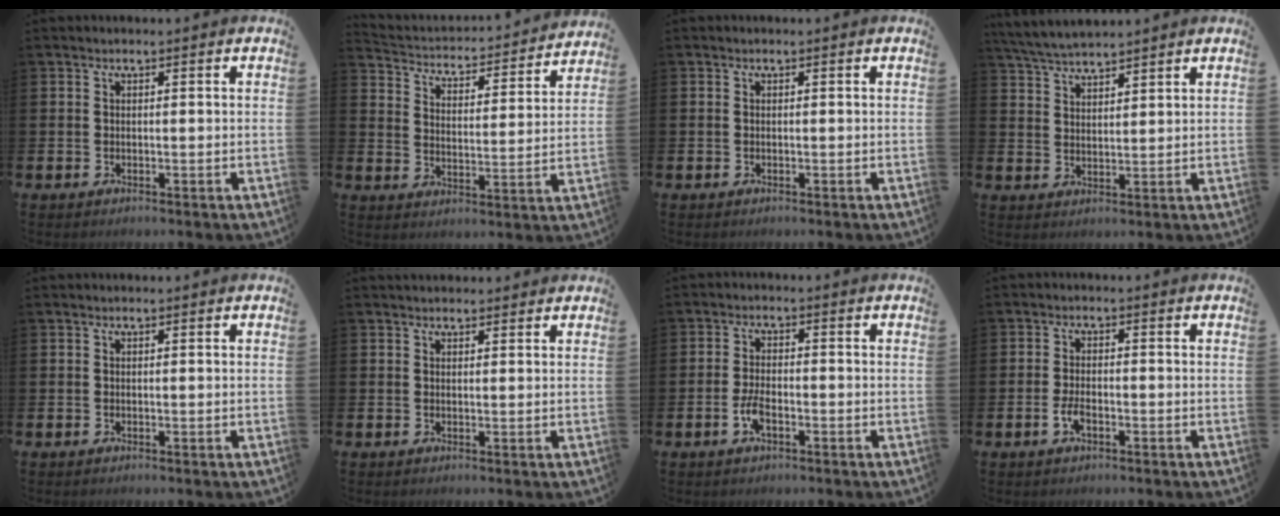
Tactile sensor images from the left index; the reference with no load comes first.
{"total": 3.5, "force": [3.3, 1.3, 0.3], "torque": [-0.032, -0.039, 0.046]}
{"total": 0.0}
{"total": 4.6, "force": [4.5, 0.3, 0.8], "torque": [-0.036, -0.018, 0.083]}
{"total": 0.0}
{"total": 1.4, "force": [1.3, 0.6, 0.2], "torque": [0.014, -0.003, 0.019]}
{"total": 3.5, "force": [-1.4, 1.5, 2.9], "torque": [-0.065, 0.001, -0.029]}
{"total": 2.6, "force": [-1.0, 1.2, 2.1], "torque": [-0.038, 0.004, -0.019]}